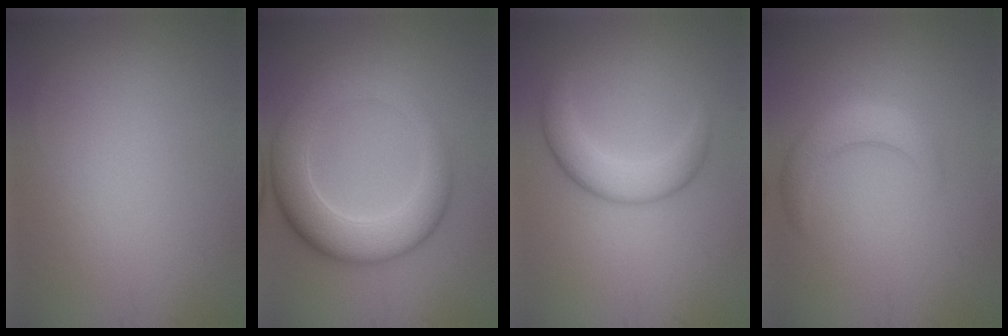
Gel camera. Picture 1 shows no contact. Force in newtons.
{"total": 7.0, "press": 6.9, "slide": 0.7}
{"total": 3.6, "press": 3.6, "slide": 0.1}
{"total": 2.9, "press": 2.9, "slide": 0.1}